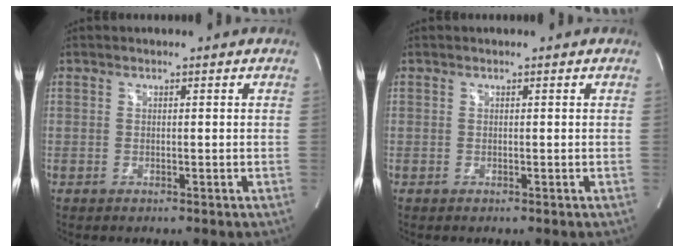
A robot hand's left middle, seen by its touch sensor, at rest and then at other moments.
{"total": 0.0}